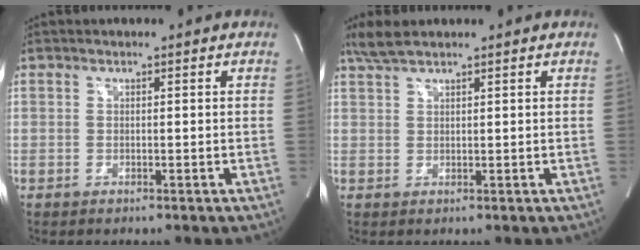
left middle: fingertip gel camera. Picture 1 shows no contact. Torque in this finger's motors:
{"motor_torque": [0.17, -0.04, -0.03, 0.02]}